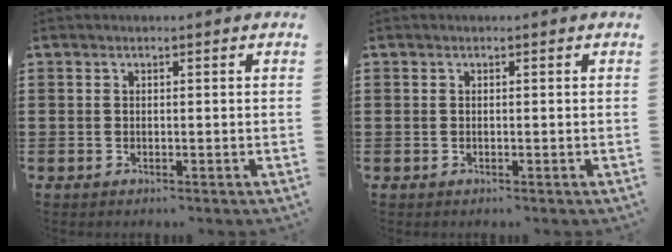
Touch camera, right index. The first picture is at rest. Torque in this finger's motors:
{"motor_torque": [2.14, 0.00, 0.03, 0.00]}